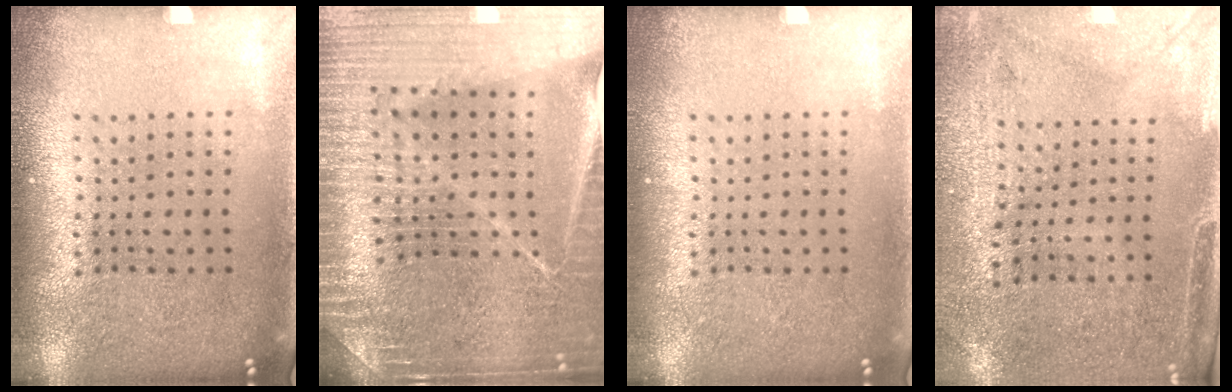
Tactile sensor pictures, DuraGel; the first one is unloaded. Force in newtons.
{"total": 4.9, "press": 4.5, "slide": 1.8}
{"total": 0.0}
{"total": 3.0, "press": 2.4, "slide": 1.7}